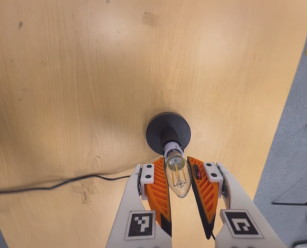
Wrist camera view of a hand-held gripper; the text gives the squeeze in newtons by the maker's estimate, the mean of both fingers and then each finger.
{"total": 13.5, "left": 12.9, "right": 14.0}